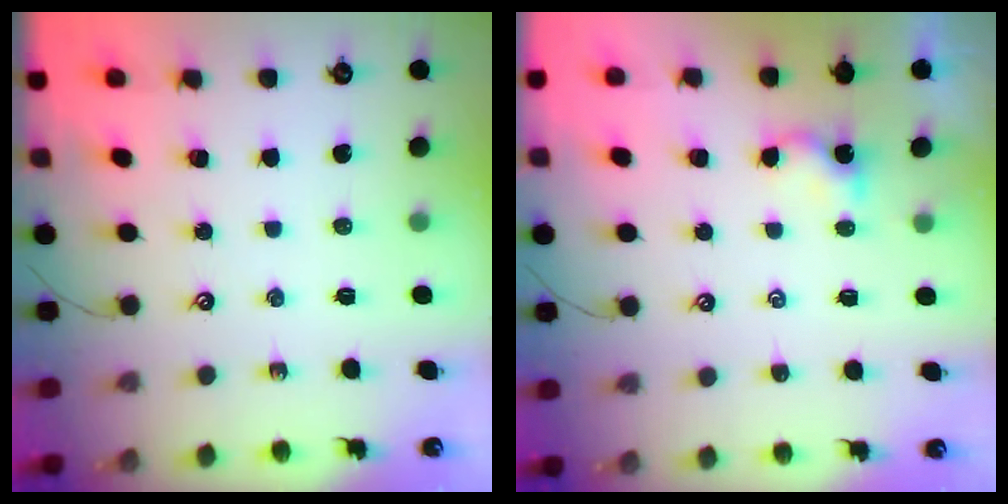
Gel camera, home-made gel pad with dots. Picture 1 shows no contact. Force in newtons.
{"total": 0.8, "press": 0.8, "slide": 0.1}